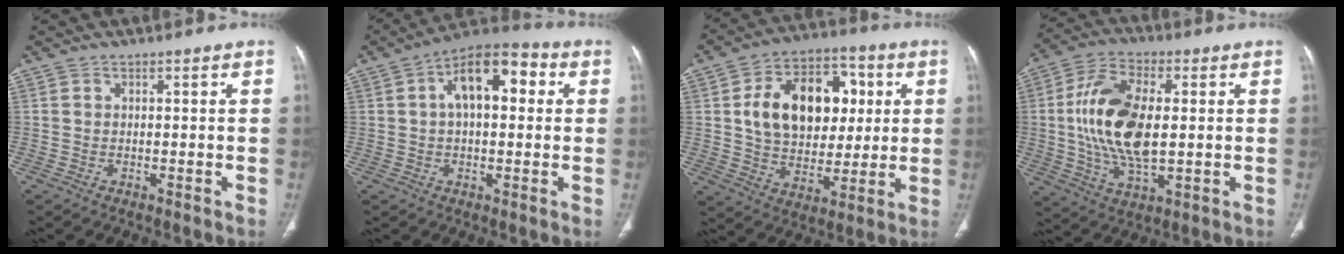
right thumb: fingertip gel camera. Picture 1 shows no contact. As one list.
[{"total": 13.0, "force": [2.9, 6.8, 10.7], "torque": [-0.146, 0.029, 0.036]}, {"total": 20.0, "force": [3.9, 13.9, 13.8], "torque": [-0.181, 0.010, 0.068]}, {"total": 16.6, "force": [0.8, 8.4, 14.3], "torque": [-0.281, 0.001, 0.017]}]